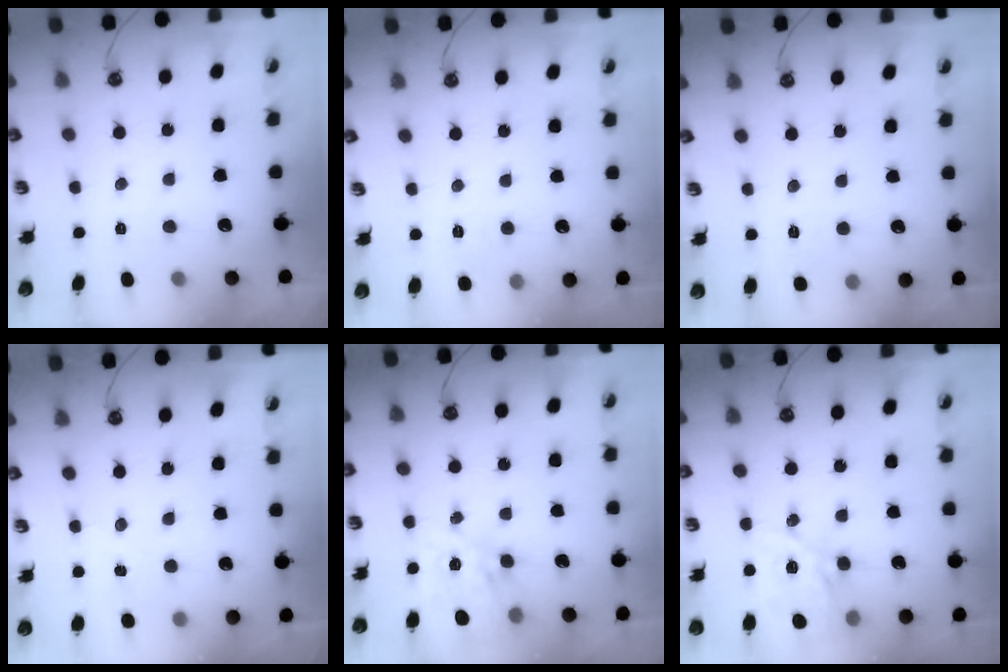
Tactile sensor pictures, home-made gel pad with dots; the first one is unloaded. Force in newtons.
{"total": 4.4, "press": 4.4, "slide": 0.6}
{"total": 5.0, "press": 4.9, "slide": 0.6}
{"total": 3.9, "press": 3.9, "slide": 0.3}
{"total": 14.5, "press": 14.4, "slide": 1.2}
{"total": 17.5, "press": 17.3, "slide": 2.5}